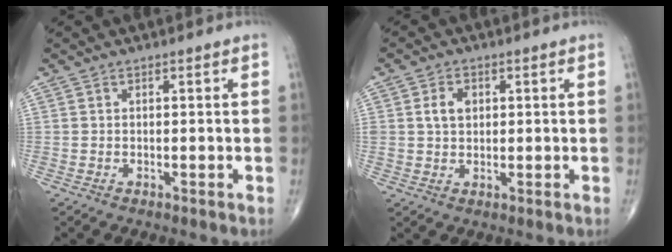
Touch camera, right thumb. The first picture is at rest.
{"total": 4.2, "force": [1.0, 3.0, 2.7], "torque": [-0.039, 0.000, 0.019]}